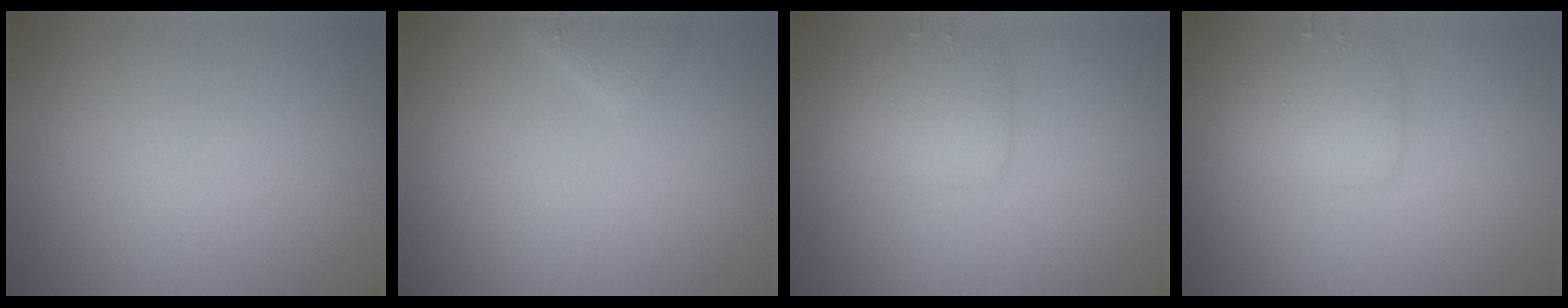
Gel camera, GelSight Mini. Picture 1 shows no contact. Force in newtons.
{"total": 1.2, "press": 1.2, "slide": 0.2}
{"total": 2.6, "press": 2.6, "slide": 0.0}
{"total": 2.6, "press": 2.6, "slide": 0.0}